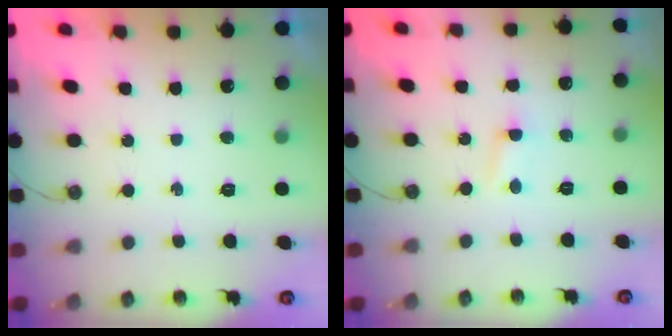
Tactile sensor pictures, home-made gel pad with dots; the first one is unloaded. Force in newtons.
{"total": 1.2, "press": 1.1, "slide": 0.2}